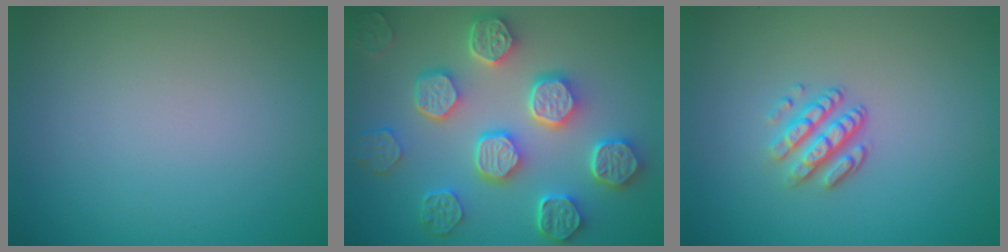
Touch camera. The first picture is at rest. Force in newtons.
{"total": 8.2, "press": 6.4, "slide": 5.1}
{"total": 3.1, "press": 2.3, "slide": 2.0}